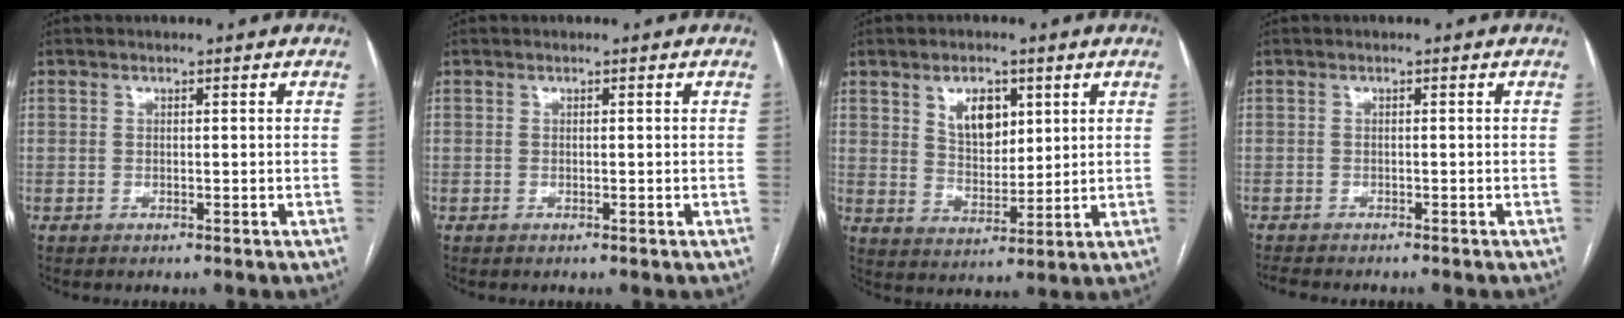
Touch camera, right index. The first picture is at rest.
{"total": 0.0}
{"total": 6.9, "force": [3.0, 4.0, 4.8], "torque": [-0.084, 0.006, 0.062]}
{"total": 3.7, "force": [-3.4, 0.8, 1.3], "torque": [-0.019, -0.009, -0.051]}